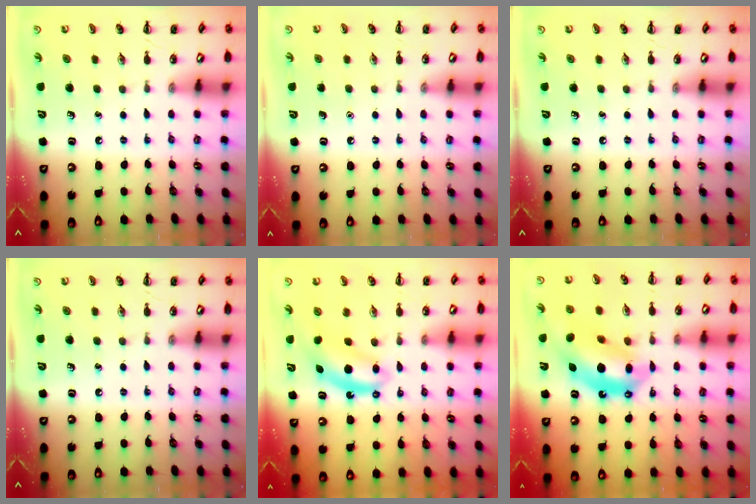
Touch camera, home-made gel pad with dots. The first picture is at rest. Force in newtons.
{"total": 1.5, "press": 1.5, "slide": 0.2}
{"total": 0.0}
{"total": 0.0}
{"total": 7.6, "press": 7.5, "slide": 1.2}
{"total": 13.1, "press": 12.6, "slide": 3.6}